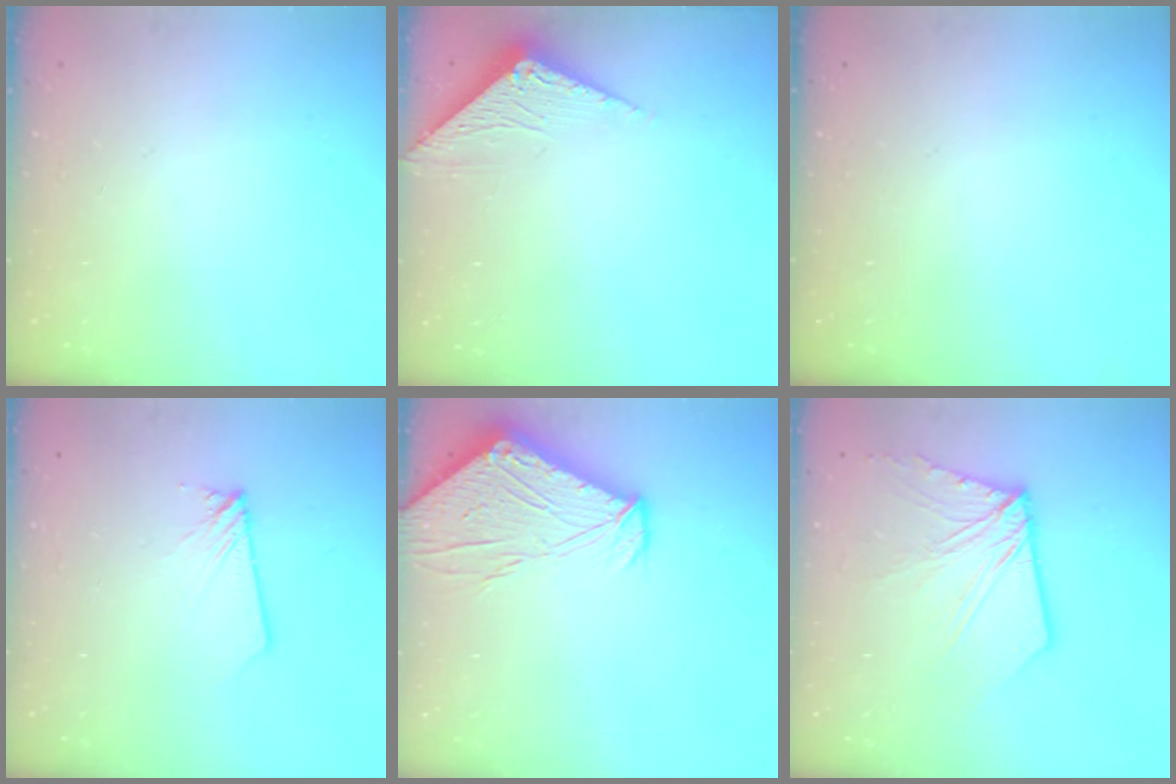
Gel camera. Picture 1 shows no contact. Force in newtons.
{"total": 3.3, "press": 3.2, "slide": 0.3}
{"total": 0.0}
{"total": 1.8, "press": 1.8, "slide": 0.1}
{"total": 12.8, "press": 12.7, "slide": 1.6}
{"total": 10.6, "press": 10.5, "slide": 1.4}